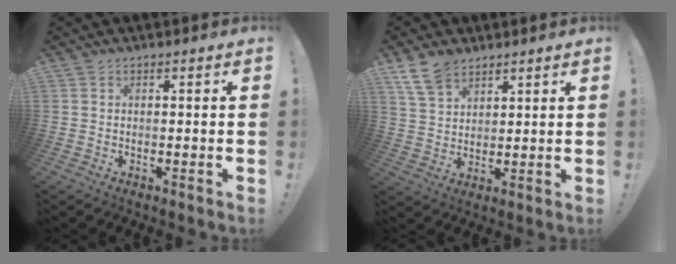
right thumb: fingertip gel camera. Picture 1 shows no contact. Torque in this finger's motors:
{"motor_torque": [-0.11, 1.49, -0.12, -0.05, 0.00]}